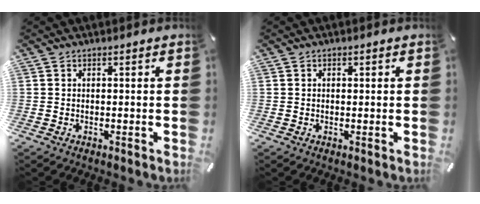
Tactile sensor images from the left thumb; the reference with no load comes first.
{"total": 0.7, "force": [0.1, 0.6, 0.4], "torque": [-0.007, 0.004, 0.001]}